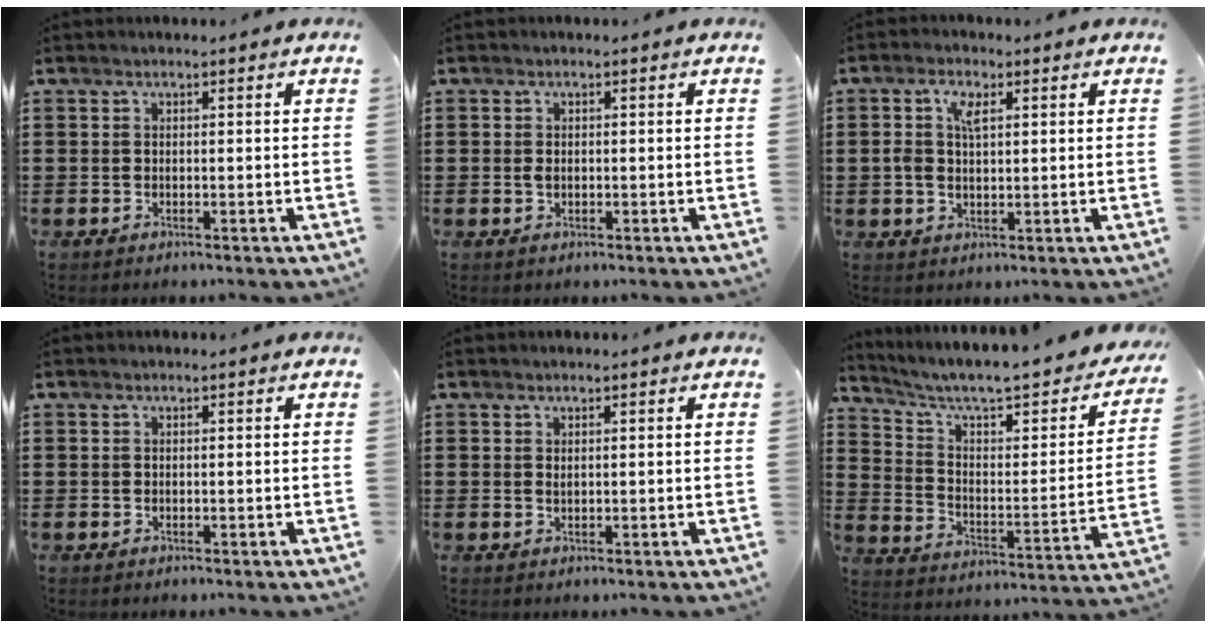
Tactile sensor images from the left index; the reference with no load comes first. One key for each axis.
{"total": 1.2, "fx": -0.1, "fy": 0.9, "fz": 0.9, "tx": -0.025, "ty": 0.000, "tz": -0.005}
{"total": 4.0, "fx": 1.2, "fy": 2.0, "fz": 3.3, "tx": -0.063, "ty": 0.010, "tz": 0.016}
{"total": 0.0}
{"total": 0.7, "fx": 0.3, "fy": 0.2, "fz": 0.5, "tx": -0.013, "ty": 0.000, "tz": 0.007}
{"total": 6.0, "fx": 4.7, "fy": 1.3, "fz": 3.6, "tx": -0.083, "ty": -0.042, "tz": 0.072}